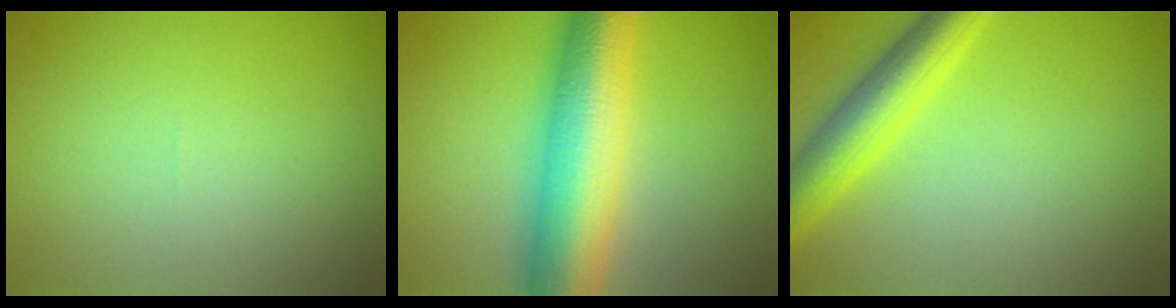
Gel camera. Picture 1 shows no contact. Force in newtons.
{"total": 11.4, "press": 11.4, "slide": 0.2}
{"total": 5.3, "press": 5.3, "slide": 0.1}